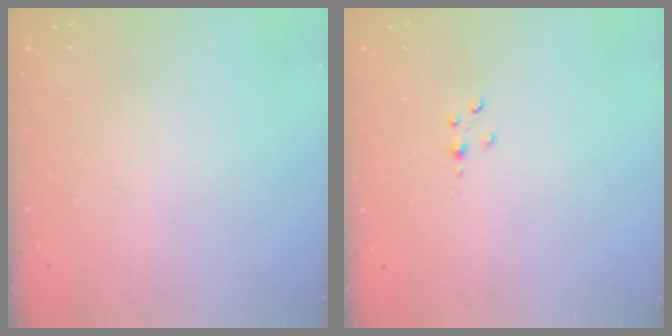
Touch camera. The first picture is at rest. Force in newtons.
{"total": 3.2, "press": 3.1, "slide": 0.5}